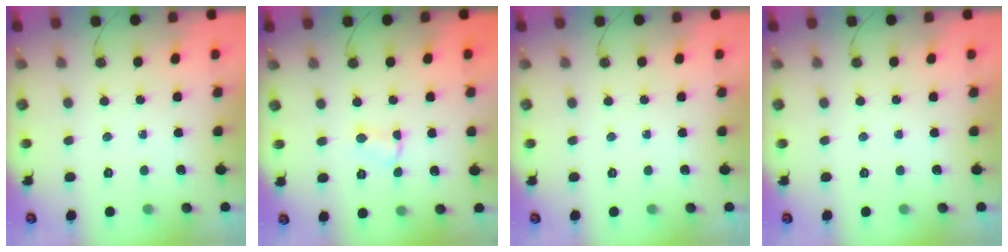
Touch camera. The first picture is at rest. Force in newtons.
{"total": 2.9, "press": 2.9, "slide": 0.5}
{"total": 0.0}
{"total": 0.0}